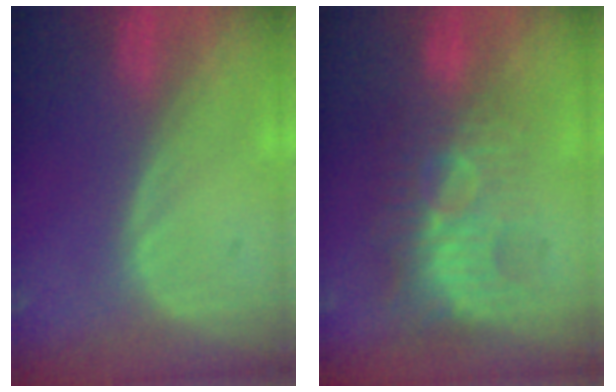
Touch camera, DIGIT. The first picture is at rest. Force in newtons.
{"total": 9.8, "press": 8.5, "slide": 4.9}